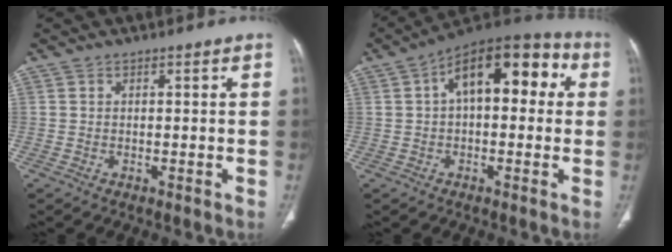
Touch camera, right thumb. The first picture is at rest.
{"total": 16.8, "force": [3.6, 8.6, 13.9], "torque": [-0.167, 0.044, 0.045]}